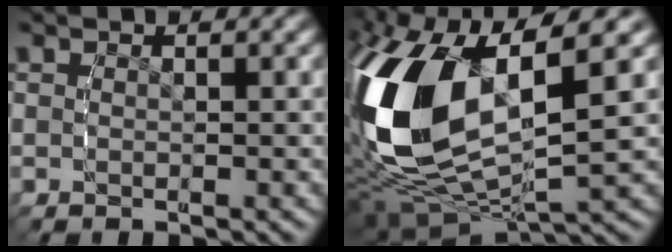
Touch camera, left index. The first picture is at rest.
{"total": 15.5, "force": [-0.8, 9.5, 12.1], "torque": [-0.285, -0.040, 0.000]}